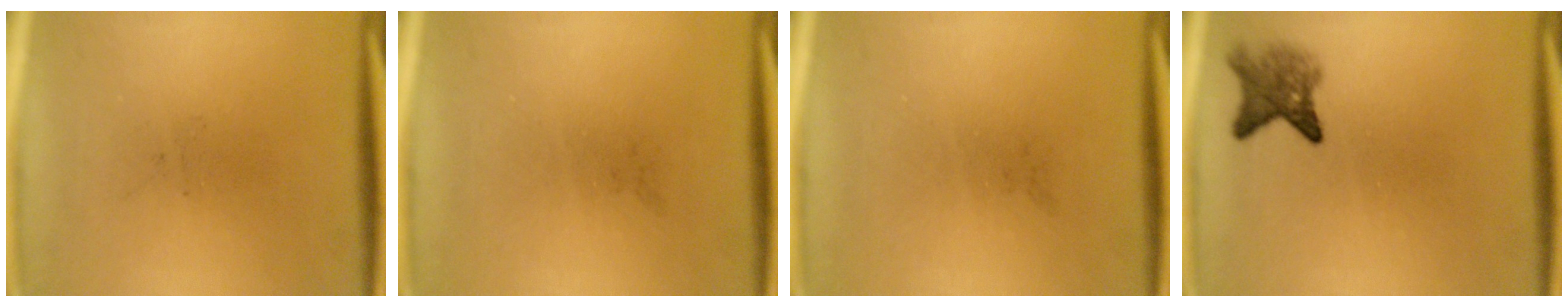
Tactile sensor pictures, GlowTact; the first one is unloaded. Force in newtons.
{"total": 0.0}
{"total": 0.0}
{"total": 3.9}